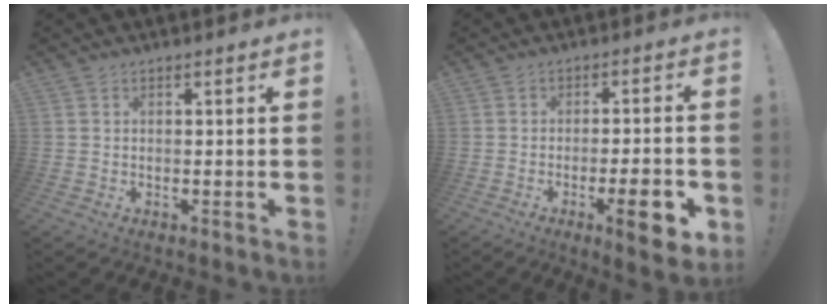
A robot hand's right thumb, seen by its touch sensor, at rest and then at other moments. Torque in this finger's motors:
{"motor_torque": [1.43, 1.64, 1.04, -1.08, 0.28]}